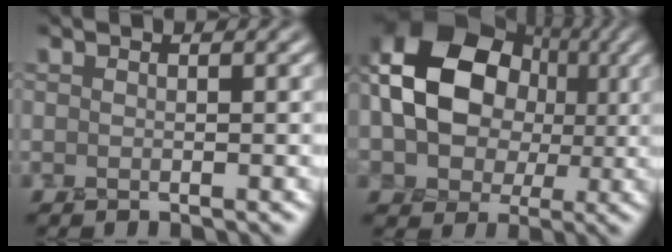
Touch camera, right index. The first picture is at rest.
{"total": 14.6, "force": [1.8, 11.3, 9.1], "torque": [-0.176, 0.030, 0.022]}